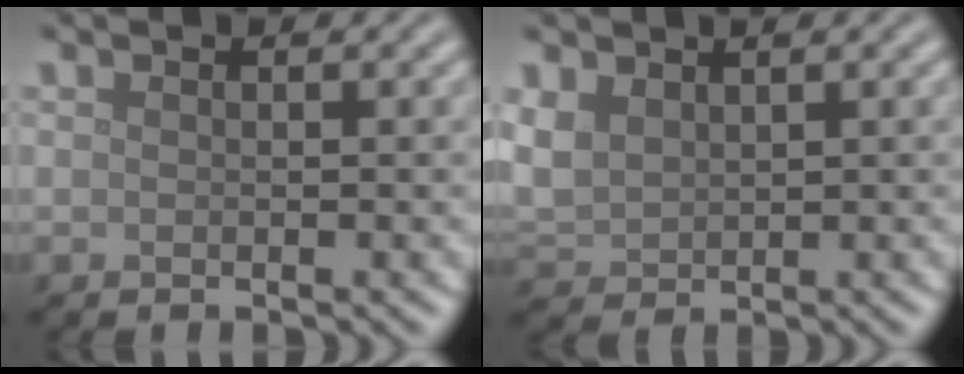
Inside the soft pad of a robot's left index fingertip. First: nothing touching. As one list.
[{"total": 3.2, "force": [1.5, 2.2, 1.8], "torque": [-0.053, 0.004, 0.034]}]